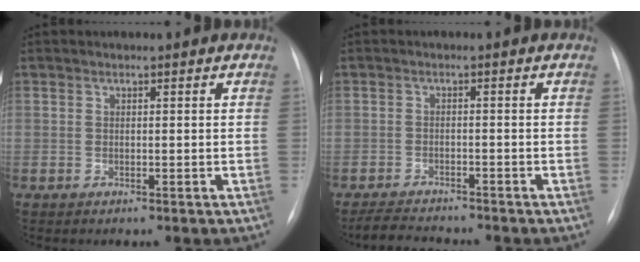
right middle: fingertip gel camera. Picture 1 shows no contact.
{"total": 5.3, "force": [-5.1, 0.6, 1.6], "torque": [-0.029, -0.019, -0.083]}